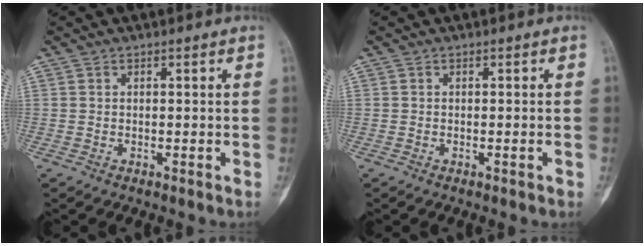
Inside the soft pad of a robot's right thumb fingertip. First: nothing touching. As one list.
[{"total": 0.6, "force": [-0.3, 0.3, 0.5], "torque": [-0.003, 0.001, -0.003]}]